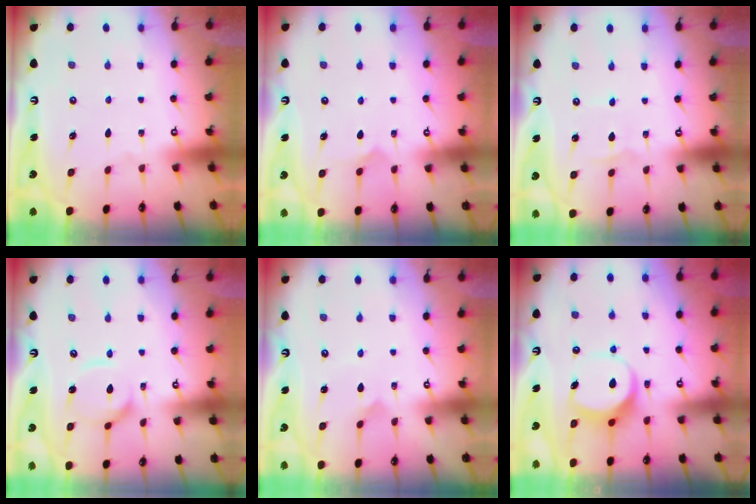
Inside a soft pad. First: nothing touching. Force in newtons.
{"total": 6.0, "press": 6.0, "slide": 0.1}
{"total": 2.1, "press": 2.1, "slide": 0.2}
{"total": 9.7, "press": 9.6, "slide": 0.9}
{"total": 2.0, "press": 2.0, "slide": 0.1}
{"total": 7.9, "press": 7.9, "slide": 1.0}